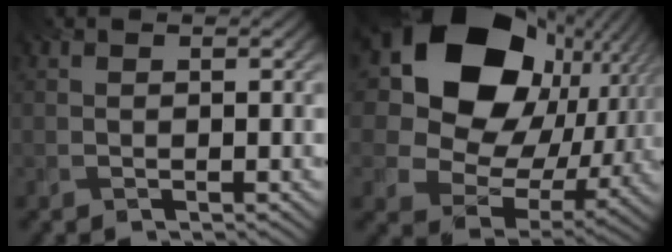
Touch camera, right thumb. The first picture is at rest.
{"total": 19.5, "force": [6.1, 14.7, 11.2], "torque": [-0.221, -0.002, 0.130]}